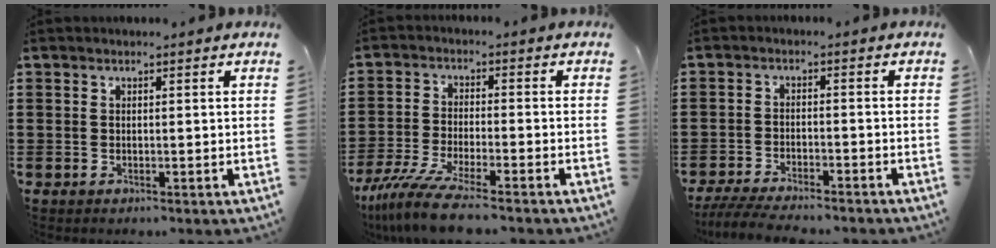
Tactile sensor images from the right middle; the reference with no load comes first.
{"total": 8.1, "force": [-6.7, 0.4, 4.6], "torque": [-0.107, -0.011, -0.134]}
{"total": 4.6, "force": [-4.4, 0.3, 1.4], "torque": [-0.036, -0.007, -0.089]}